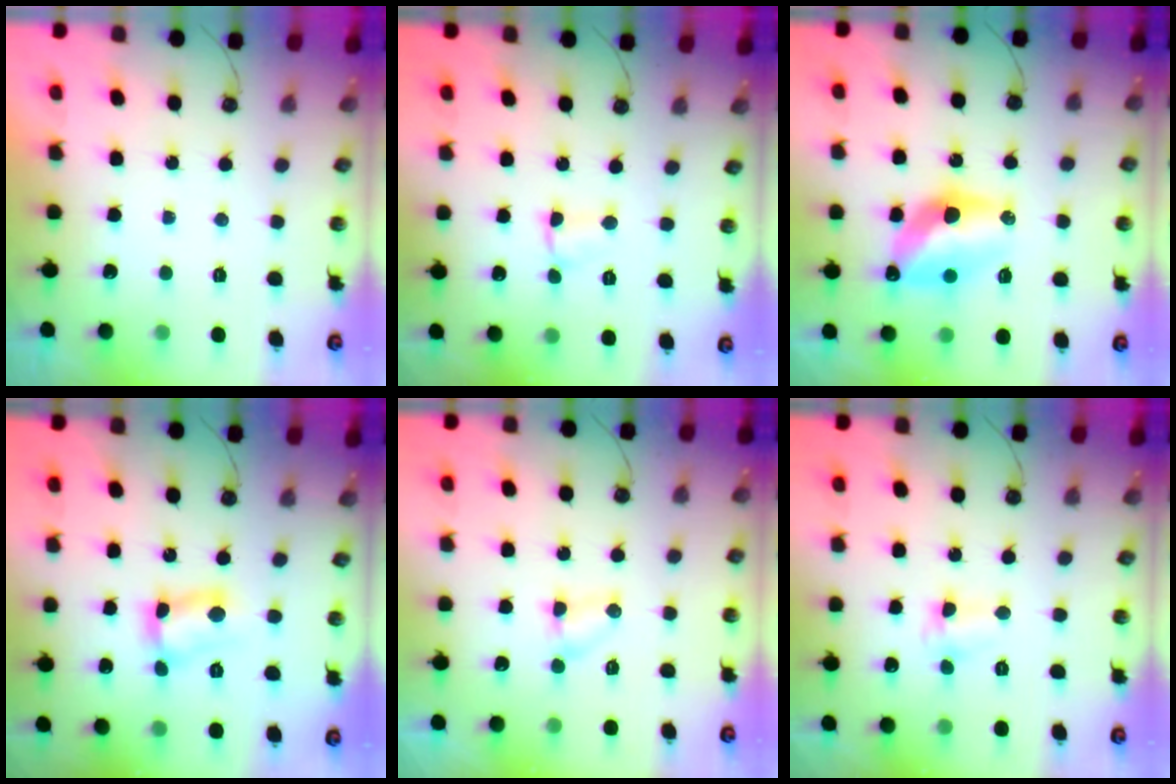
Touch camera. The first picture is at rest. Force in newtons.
{"total": 2.9, "press": 0.9, "slide": 2.7}
{"total": 11.7, "press": 11.6, "slide": 0.8}
{"total": 7.9, "press": 7.9, "slide": 0.4}
{"total": 3.2, "press": 3.1, "slide": 0.3}
{"total": 2.6, "press": 2.6, "slide": 0.6}